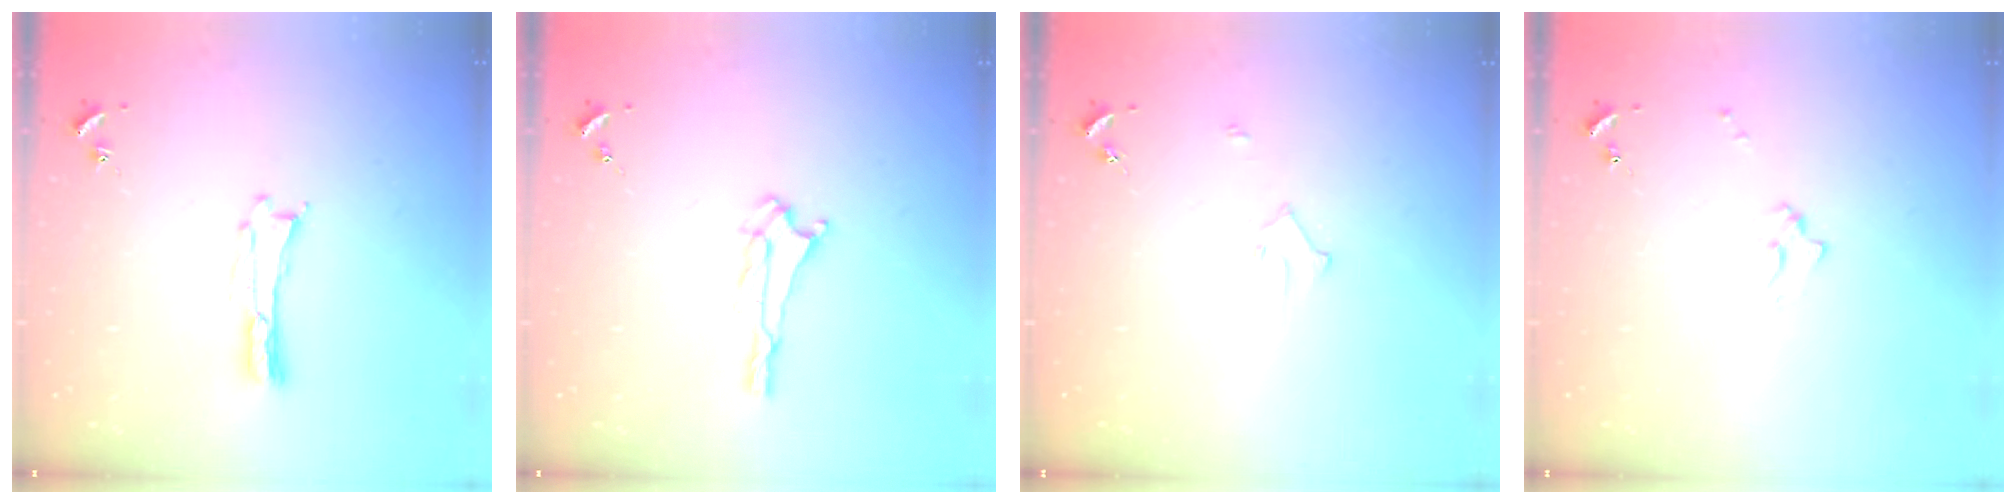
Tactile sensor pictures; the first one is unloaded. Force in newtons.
{"total": 1.9, "press": 1.9, "slide": 0.4}
{"total": 2.2, "press": 2.2, "slide": 0.2}
{"total": 1.7, "press": 1.6, "slide": 0.2}